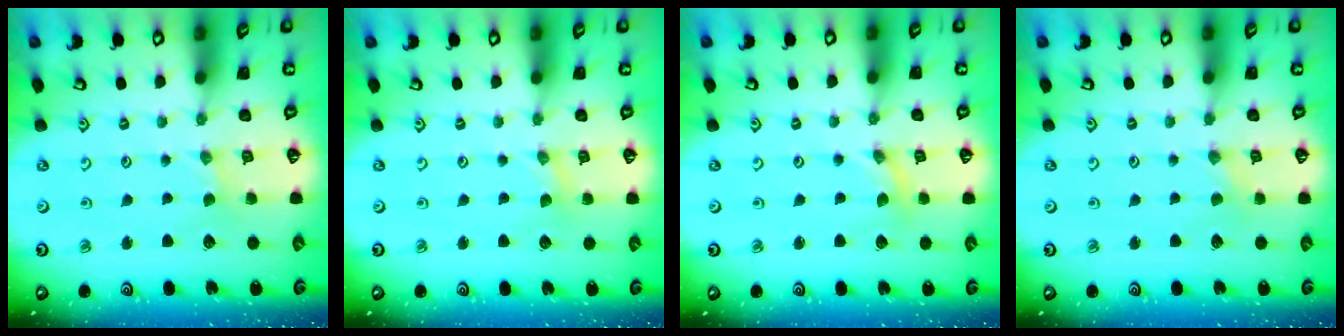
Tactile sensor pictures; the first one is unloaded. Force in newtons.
{"total": 0.0}
{"total": 0.0}
{"total": 0.0}